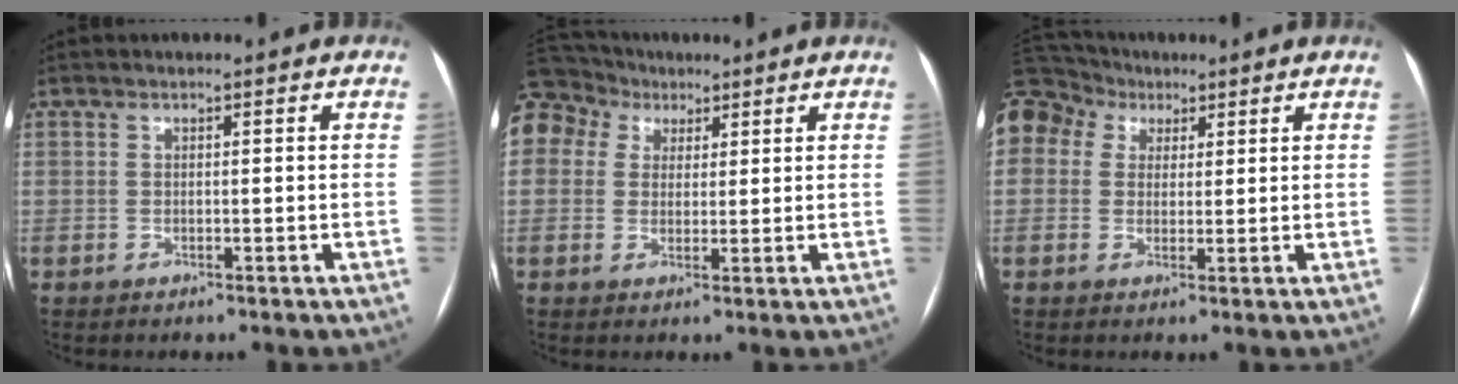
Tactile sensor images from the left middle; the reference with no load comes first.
{"total": 12.1, "force": [6.4, 9.5, 4.0], "torque": [-0.121, 0.065, 0.125]}
{"total": 15.4, "force": [7.6, 12.0, 6.1], "torque": [-0.194, 0.085, 0.148]}